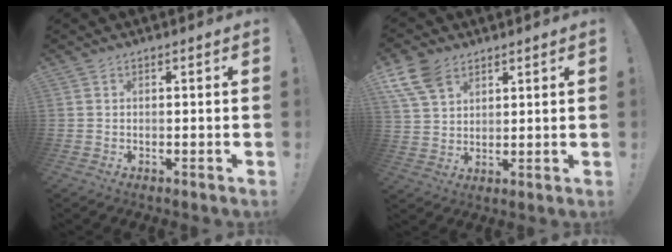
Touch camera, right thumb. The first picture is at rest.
{"total": 9.8, "force": [5.9, 6.1, 5.0], "torque": [-0.099, -0.021, 0.115]}